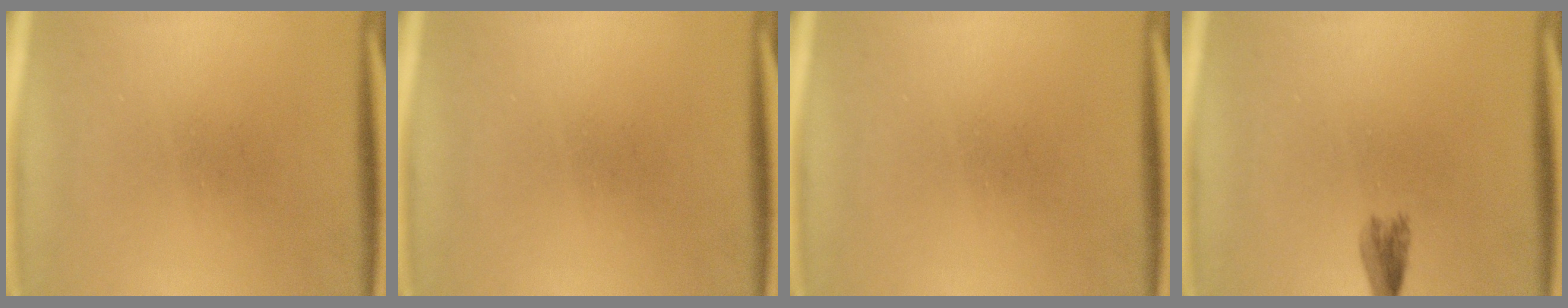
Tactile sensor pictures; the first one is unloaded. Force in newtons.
{"total": 0.0}
{"total": 0.0}
{"total": 2.3}